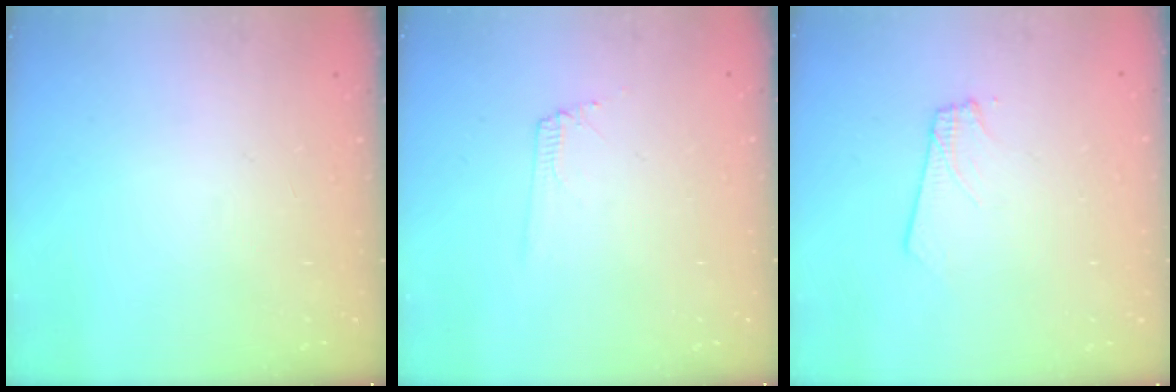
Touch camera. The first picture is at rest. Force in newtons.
{"total": 4.9, "press": 4.8, "slide": 0.8}
{"total": 2.9, "press": 2.9, "slide": 0.4}